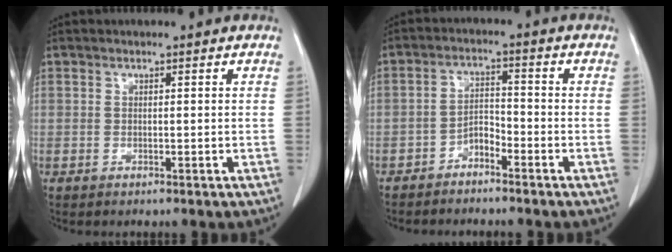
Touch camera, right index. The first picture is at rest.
{"total": 3.3, "force": [-2.6, 1.2, 1.6], "torque": [-0.027, 0.008, -0.047]}